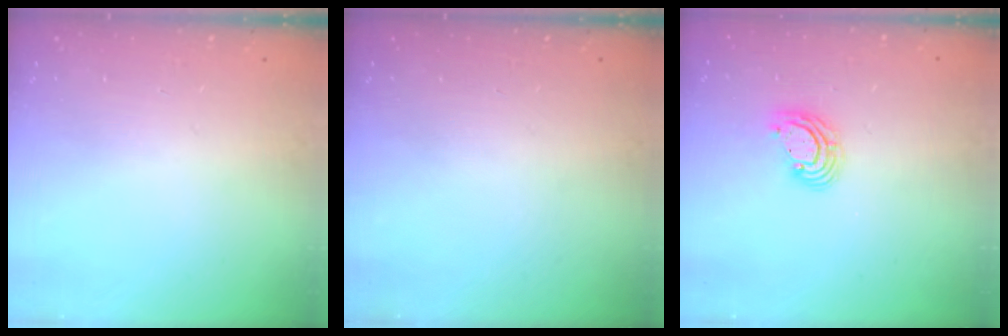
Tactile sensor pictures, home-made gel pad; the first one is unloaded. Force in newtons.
{"total": 0.0}
{"total": 6.0, "press": 6.0, "slide": 0.8}